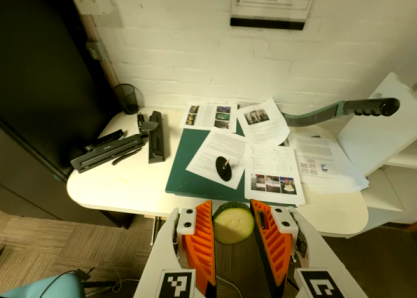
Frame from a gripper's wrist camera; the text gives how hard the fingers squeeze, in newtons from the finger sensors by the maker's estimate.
{"total": 10.0, "left": 10.6, "right": 9.3}